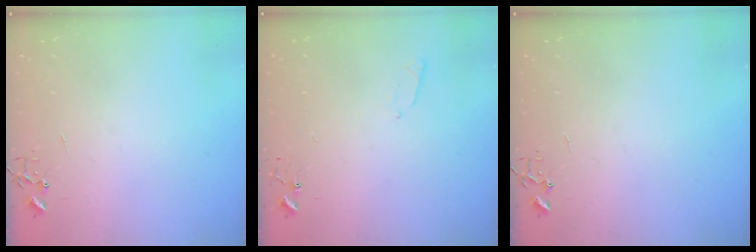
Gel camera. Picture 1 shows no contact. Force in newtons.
{"total": 4.1, "press": 4.0, "slide": 0.6}
{"total": 0.0}